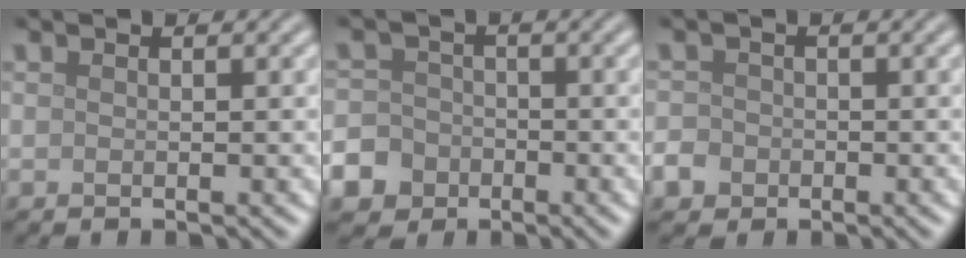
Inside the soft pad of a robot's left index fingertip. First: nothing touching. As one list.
[{"total": 6.8, "force": [-3.9, 5.4, 1.4], "torque": [-0.029, -0.021, -0.085]}, {"total": 2.4, "force": [-1.1, 2.0, 0.6], "torque": [-0.006, -0.002, -0.021]}]